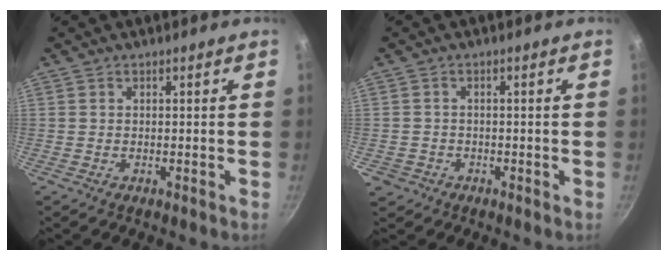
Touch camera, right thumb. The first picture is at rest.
{"total": 2.8, "force": [-1.3, 2.5, 0.1], "torque": [0.005, 0.008, -0.024]}